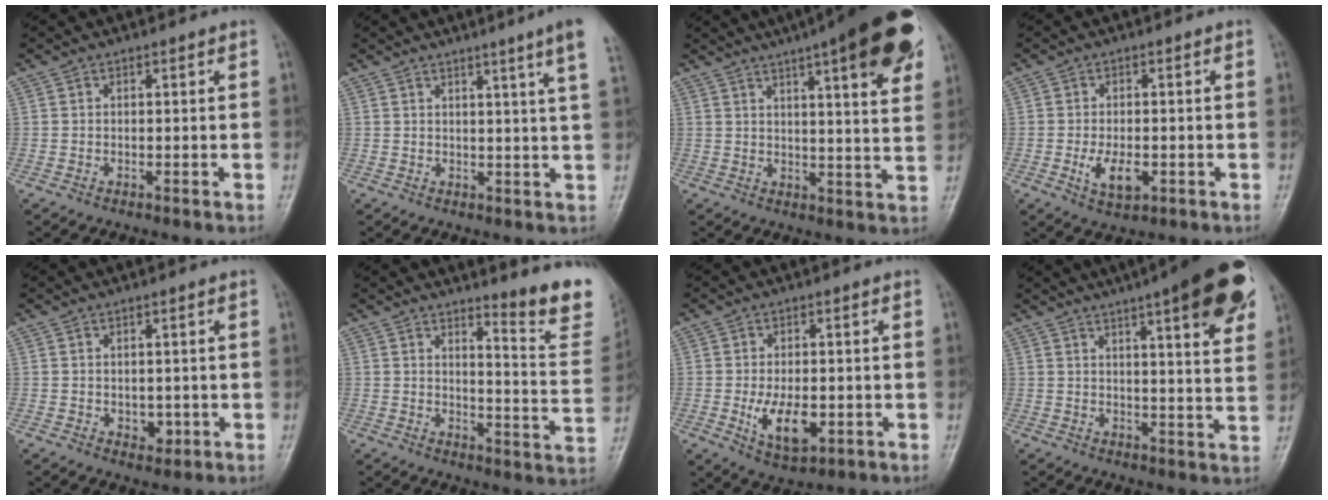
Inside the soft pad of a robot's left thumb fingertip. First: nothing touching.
{"total": 7.8, "force": [4.9, -1.1, 5.9], "torque": [-0.077, -0.019, 0.050]}
{"total": 21.7, "force": [12.0, 4.6, 17.5], "torque": [-0.226, -0.020, 0.150]}
{"total": 5.4, "force": [-1.5, 2.8, 4.3], "torque": [-0.073, -0.003, -0.019]}
{"total": 3.0, "force": [-0.4, 2.2, 2.0], "torque": [-0.012, -0.001, 0.001]}
{"total": 13.2, "force": [9.7, 2.0, 8.7], "torque": [-0.081, -0.085, 0.120]}
{"total": 8.4, "force": [-1.7, 4.5, 6.8], "torque": [-0.108, -0.010, -0.018]}
{"total": 18.8, "force": [10.2, 3.9, 15.3], "torque": [-0.186, -0.025, 0.127]}